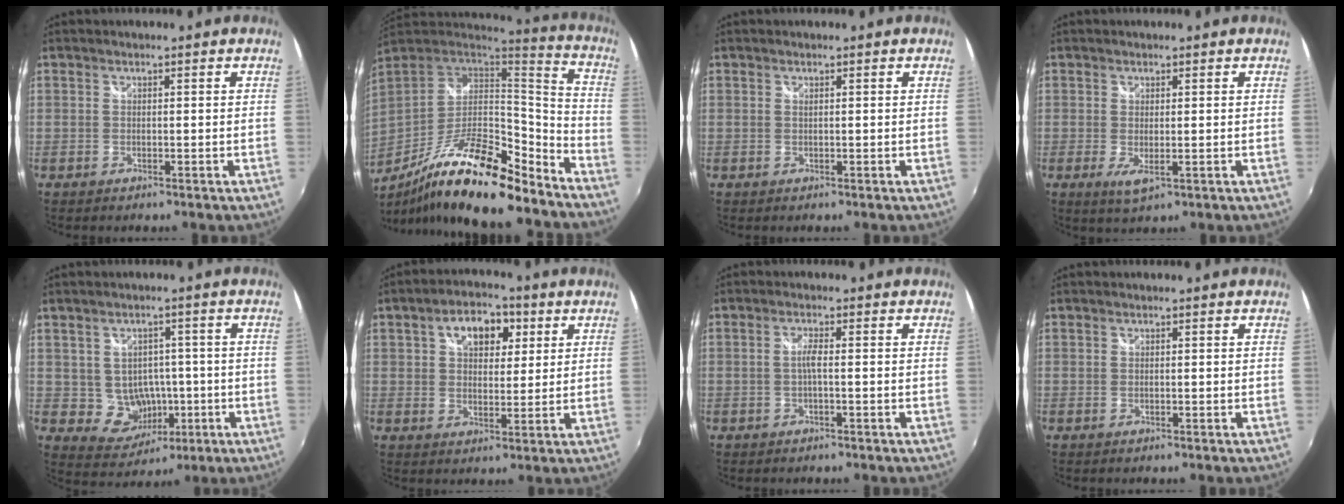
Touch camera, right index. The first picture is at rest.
{"total": 23.3, "force": [-15.4, 5.7, 16.5], "torque": [-0.295, -0.032, -0.268]}
{"total": 0.0}
{"total": 3.0, "force": [-0.5, 1.0, 2.8], "torque": [-0.051, -0.013, -0.005]}
{"total": 7.2, "force": [-1.0, 6.8, 2.3], "torque": [-0.056, 0.008, 0.007]}
{"total": 9.1, "force": [3.6, 5.5, 6.2], "torque": [-0.101, 0.027, 0.057]}
{"total": 1.6, "force": [-0.3, -0.2, 1.6], "torque": [-0.029, 0.000, -0.007]}
{"total": 0.0}